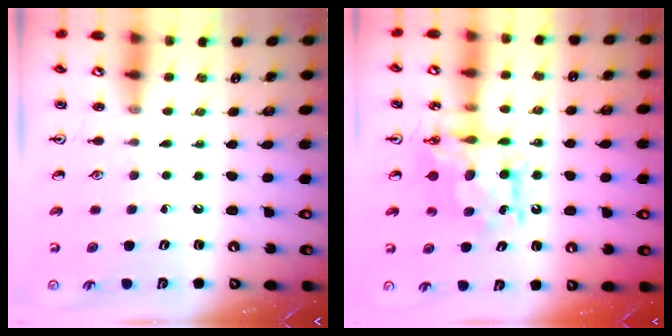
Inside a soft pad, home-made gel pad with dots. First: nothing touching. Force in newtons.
{"total": 10.3, "press": 10.3, "slide": 0.4}